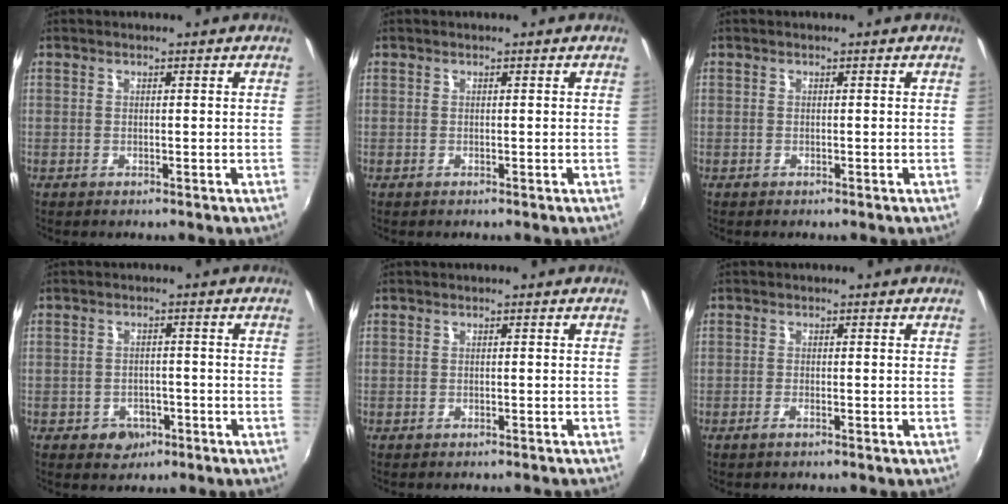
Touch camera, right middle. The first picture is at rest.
{"total": 0.0}
{"total": 0.0}
{"total": 4.2, "force": [-2.0, 3.4, 1.2], "torque": [-0.034, 0.004, -0.023]}
{"total": 1.2, "force": [-1.1, 0.4, 0.4], "torque": [-0.012, -0.007, -0.016]}
{"total": 0.8, "force": [-0.6, -0.1, 0.5], "torque": [-0.012, -0.001, -0.014]}